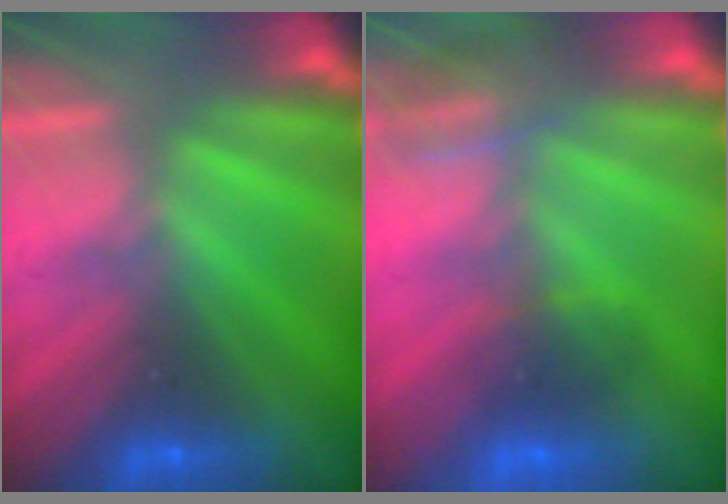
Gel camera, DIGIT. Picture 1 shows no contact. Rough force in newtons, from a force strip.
{"total": 3.2}